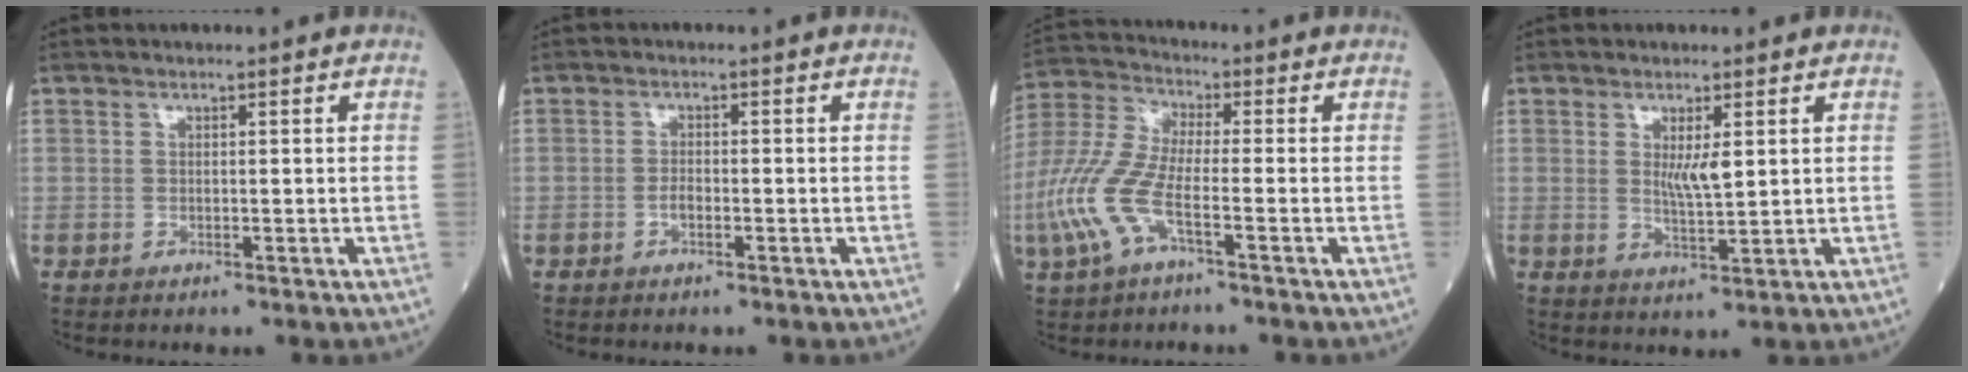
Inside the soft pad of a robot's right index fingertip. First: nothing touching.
{"total": 1.4, "force": [-0.5, 0.6, 1.2], "torque": [-0.021, 0.003, -0.007]}
{"total": 9.7, "force": [-3.4, 2.4, 8.7], "torque": [-0.214, 0.003, -0.073]}
{"total": 3.6, "force": [1.1, 0.6, 3.4], "torque": [-0.061, -0.010, 0.021]}